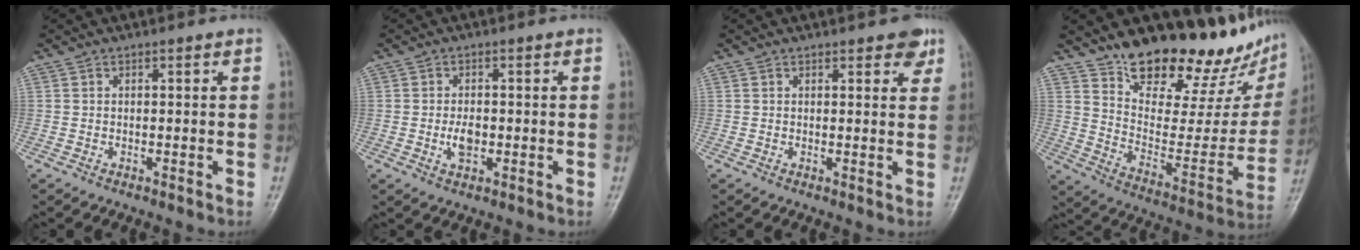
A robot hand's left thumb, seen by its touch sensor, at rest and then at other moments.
{"total": 3.5, "force": [-0.5, 2.1, 2.7], "torque": [-0.046, -0.001, -0.010]}
{"total": 3.2, "force": [2.2, 1.4, 1.9], "torque": [-0.003, -0.008, 0.023]}
{"total": 26.1, "force": [20.3, 9.0, 13.6], "torque": [-0.163, -0.116, 0.301]}